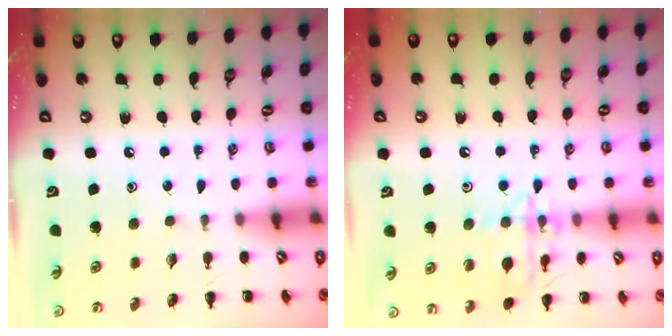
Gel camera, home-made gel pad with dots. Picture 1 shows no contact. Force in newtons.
{"total": 14.9, "press": 14.8, "slide": 1.5}